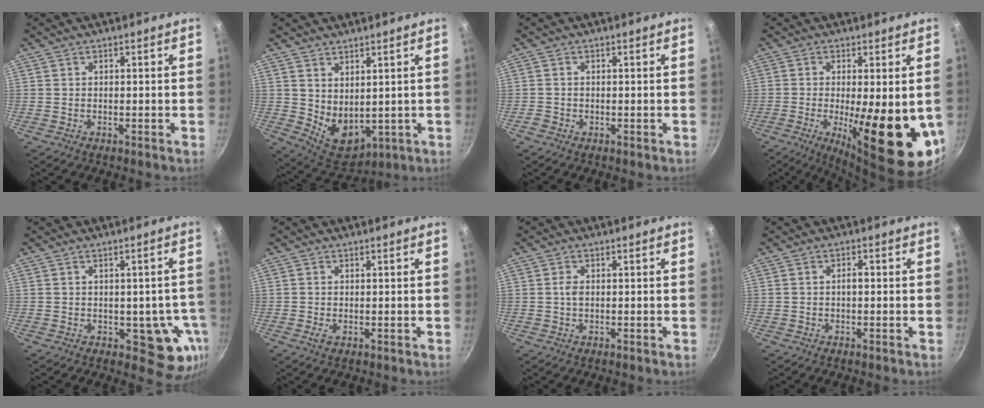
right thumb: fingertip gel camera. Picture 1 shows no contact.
{"total": 8.6, "force": [2.1, 5.6, 6.2], "torque": [-0.077, -0.035, 0.061]}
{"total": 1.1, "force": [-0.5, 0.9, 0.4], "torque": [-0.006, 0.001, -0.010]}
{"total": 19.4, "force": [-3.4, 6.0, 18.1], "torque": [-0.251, -0.022, -0.039]}
{"total": 8.7, "force": [-1.9, 5.1, 6.9], "torque": [-0.037, 0.008, -0.018]}
{"total": 1.1, "force": [-0.1, 0.6, 0.9], "torque": [-0.017, -0.001, -0.003]}
{"total": 1.5, "force": [0.1, 0.9, 1.2], "torque": [-0.023, 0.003, 0.000]}
{"total": 1.6, "force": [-0.1, 0.8, 1.4], "torque": [-0.022, 0.009, -0.003]}